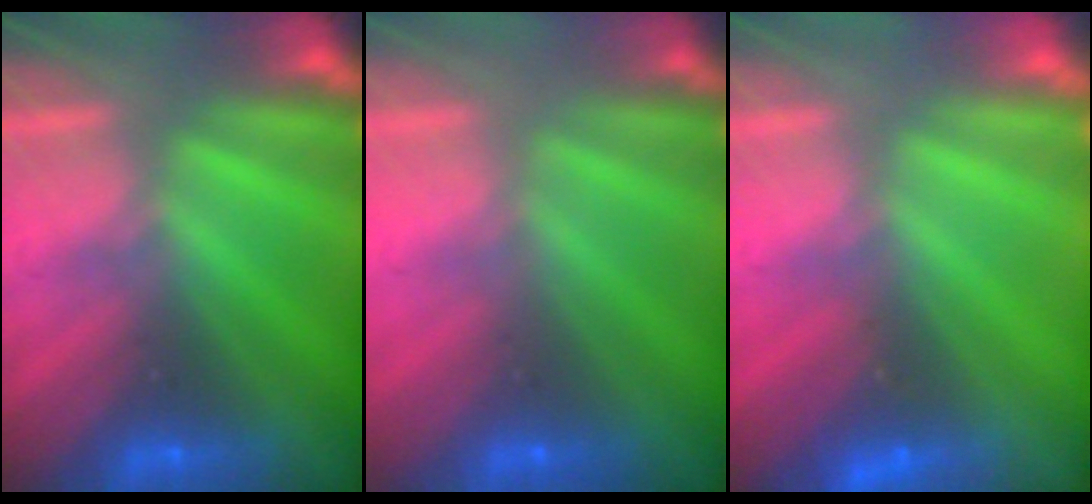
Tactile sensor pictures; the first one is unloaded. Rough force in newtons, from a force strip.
{"total": 3.2}
{"total": 2.3}